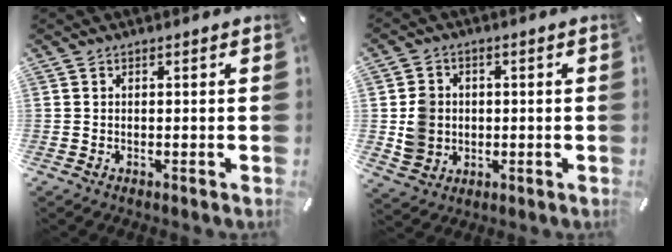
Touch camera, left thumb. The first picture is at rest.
{"total": 7.3, "force": [0.0, 6.9, 2.2], "torque": [-0.050, 0.013, 0.003]}